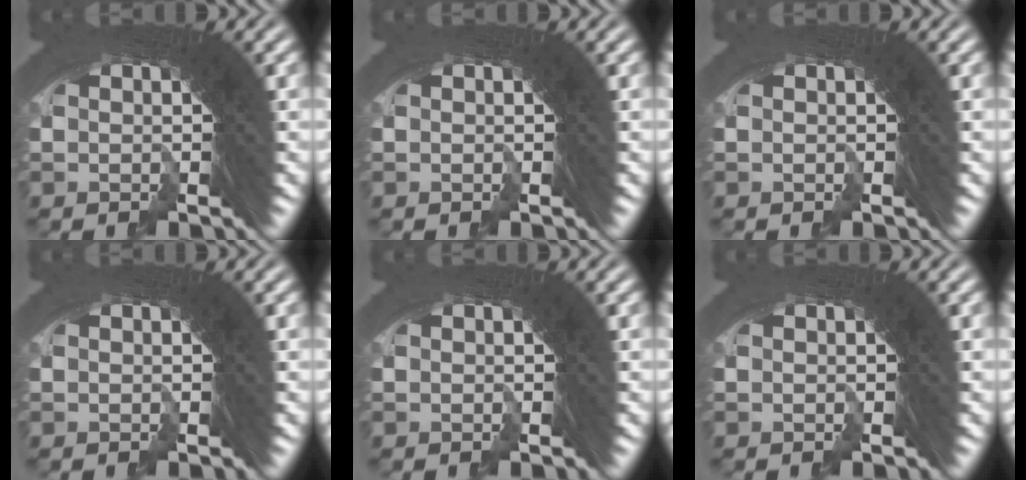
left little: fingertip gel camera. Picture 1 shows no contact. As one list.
[{"total": 0.0}, {"total": 0.0}, {"total": 0.0}, {"total": 0.0}, {"total": 0.0}]